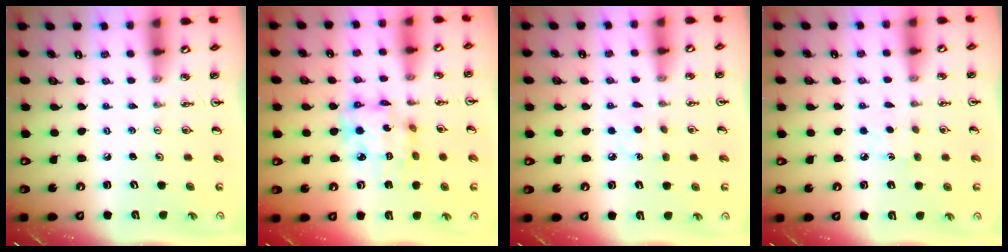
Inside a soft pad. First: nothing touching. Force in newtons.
{"total": 10.9, "press": 10.8, "slide": 0.8}
{"total": 4.7, "press": 4.7, "slide": 0.5}
{"total": 5.1, "press": 5.1, "slide": 0.5}